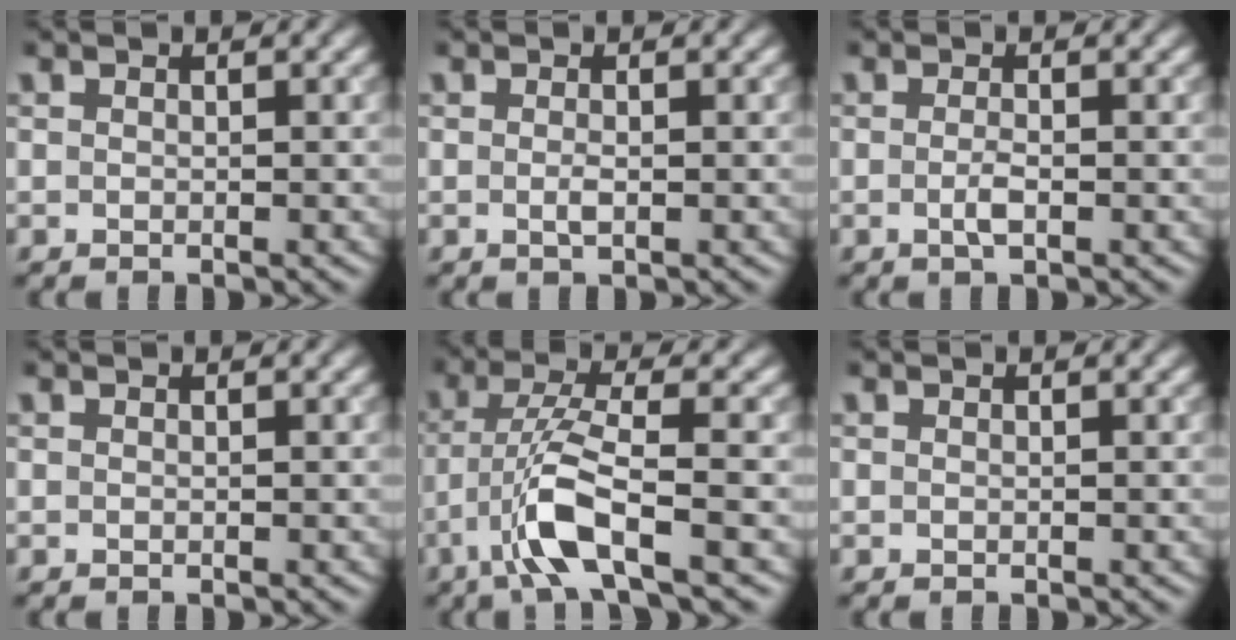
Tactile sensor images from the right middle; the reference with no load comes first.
{"total": 0.9, "force": [-0.1, 0.2, 0.9], "torque": [-0.019, -0.003, -0.003]}
{"total": 1.4, "force": [-0.3, 0.3, 1.3], "torque": [-0.026, -0.002, -0.008]}
{"total": 0.0}
{"total": 5.5, "force": [-2.7, 1.0, 4.7], "torque": [-0.097, 0.005, -0.060]}
{"total": 0.0}